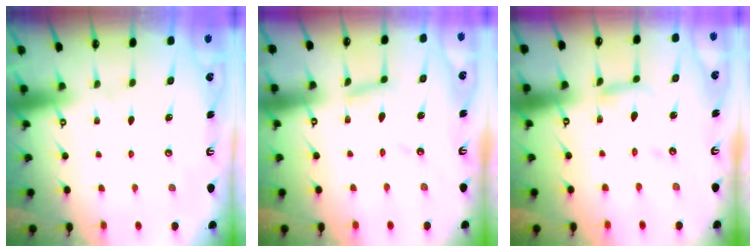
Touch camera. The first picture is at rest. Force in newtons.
{"total": 5.2, "press": 5.2, "slide": 0.3}
{"total": 5.2, "press": 5.2, "slide": 0.3}